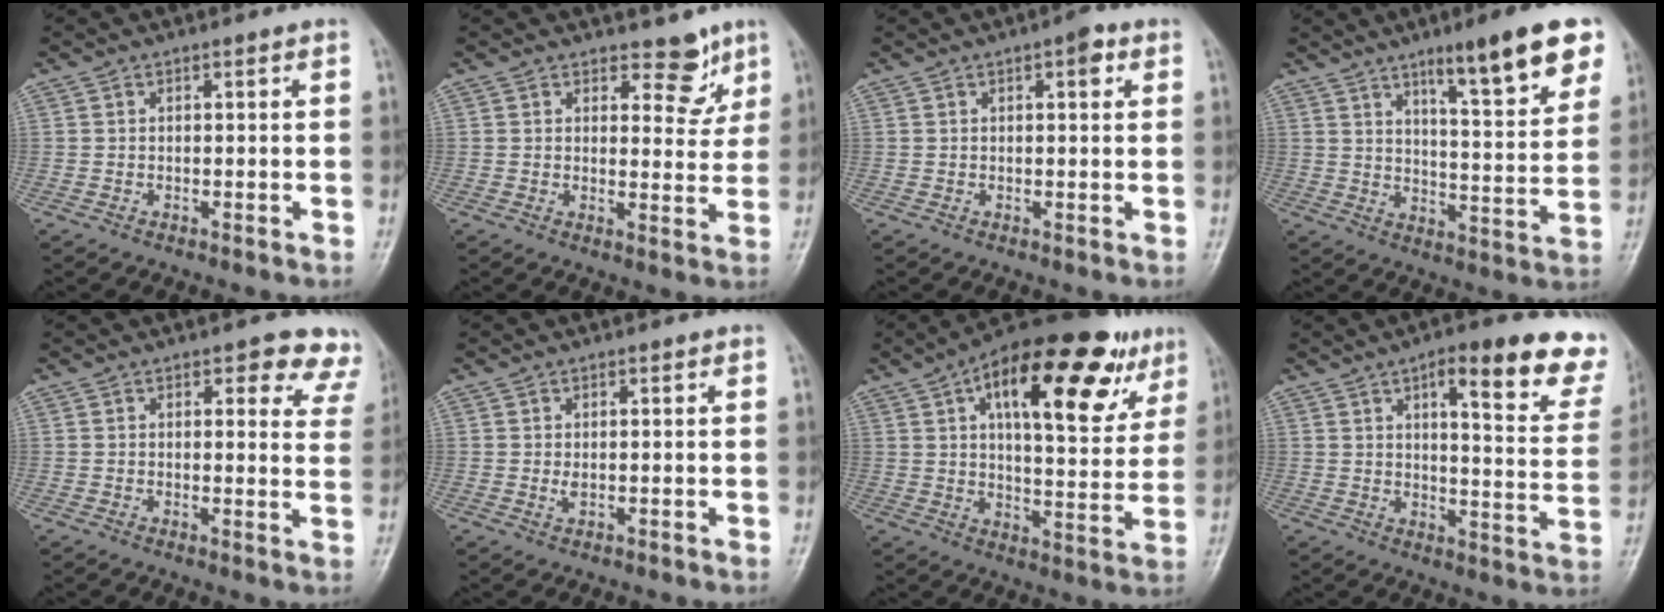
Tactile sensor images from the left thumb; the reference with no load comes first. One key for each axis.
{"total": 5.6, "fx": 4.0, "fy": 3.1, "fz": 2.3, "tx": 0.006, "ty": -0.027, "tz": 0.053}
{"total": 2.7, "fx": 1.2, "fy": 1.0, "fz": 2.2, "tx": -0.025, "ty": 0.001, "tz": 0.012}
{"total": 16.0, "fx": 9.4, "fy": 3.0, "fz": 12.6, "tx": -0.156, "ty": -0.041, "tz": 0.138}
{"total": 7.7, "fx": 6.0, "fy": 3.6, "fz": 3.3, "tx": 0.009, "ty": -0.027, "tz": 0.043}
{"total": 1.3, "fx": 0.2, "fy": 0.7, "fz": 1.0, "tx": -0.017, "ty": -0.003, "tz": 0.007}
{"total": 24.2, "fx": 11.7, "fy": 10.0, "fz": 18.7, "tx": -0.238, "ty": -0.011, "tz": 0.170}
{"total": 18.3, "fx": 11.3, "fy": 5.5, "fz": 13.3, "tx": -0.124, "ty": -0.045, "tz": 0.133}